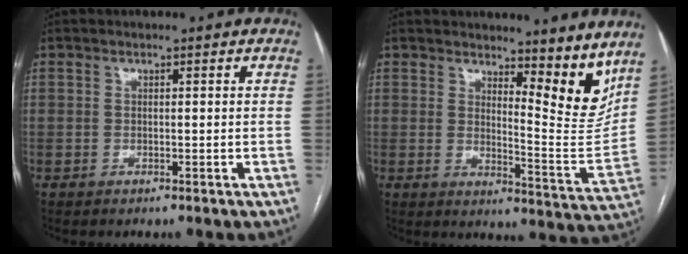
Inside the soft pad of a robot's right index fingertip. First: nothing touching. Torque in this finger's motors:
{"motor_torque": [0.03, 0.28, 0.09, 0.02]}